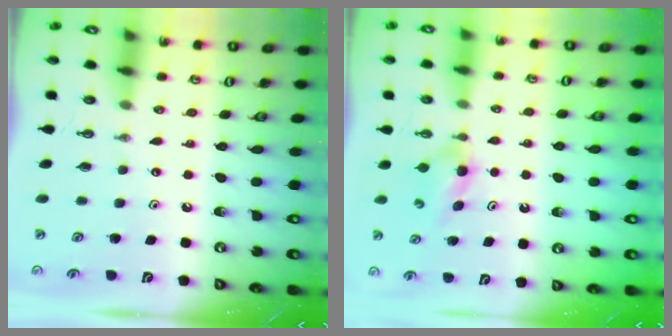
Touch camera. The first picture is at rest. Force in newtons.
{"total": 3.6, "press": 3.5, "slide": 0.8}